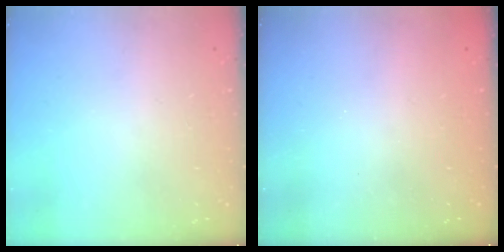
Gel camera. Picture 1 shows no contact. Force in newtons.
{"total": 2.4, "press": 2.3, "slide": 0.8}